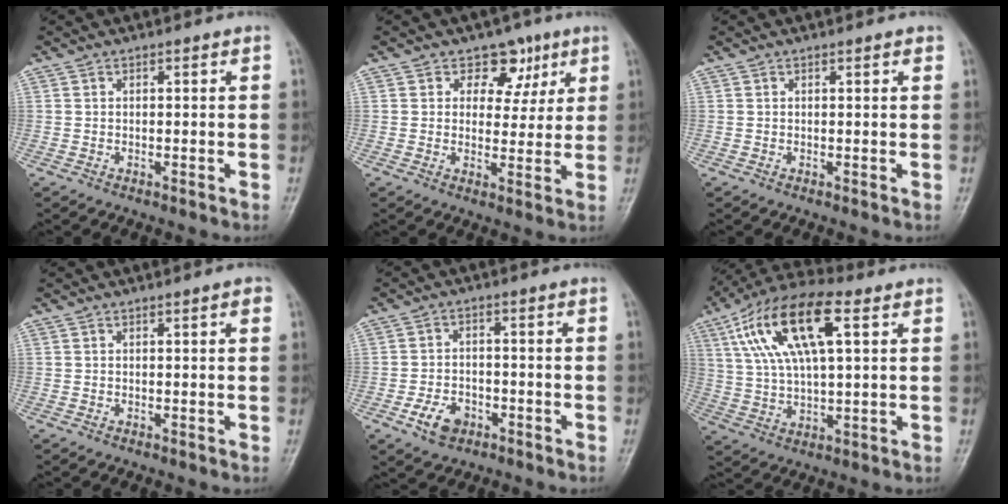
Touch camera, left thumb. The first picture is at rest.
{"total": 6.5, "force": [3.6, 4.9, 2.3], "torque": [0.010, -0.011, 0.048]}
{"total": 0.7, "force": [0.4, 0.1, 0.6], "torque": [-0.007, 0.000, 0.004]}
{"total": 1.5, "force": [0.7, 0.2, 1.3], "torque": [-0.019, 0.000, 0.008]}
{"total": 5.5, "force": [-2.7, 3.8, 3.0], "torque": [-0.045, 0.015, -0.044]}
{"total": 17.3, "force": [6.4, 6.8, 14.5], "torque": [-0.273, 0.012, 0.113]}